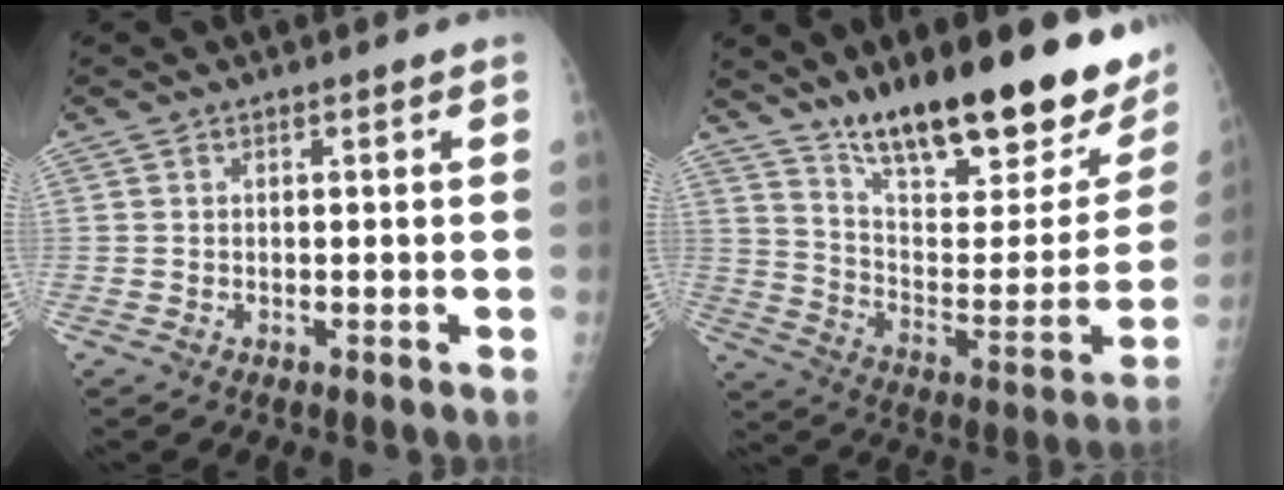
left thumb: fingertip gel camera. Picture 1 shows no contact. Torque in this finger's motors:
{"motor_torque": [1.24, 0.23, 1.42, -1.35, 0.10]}